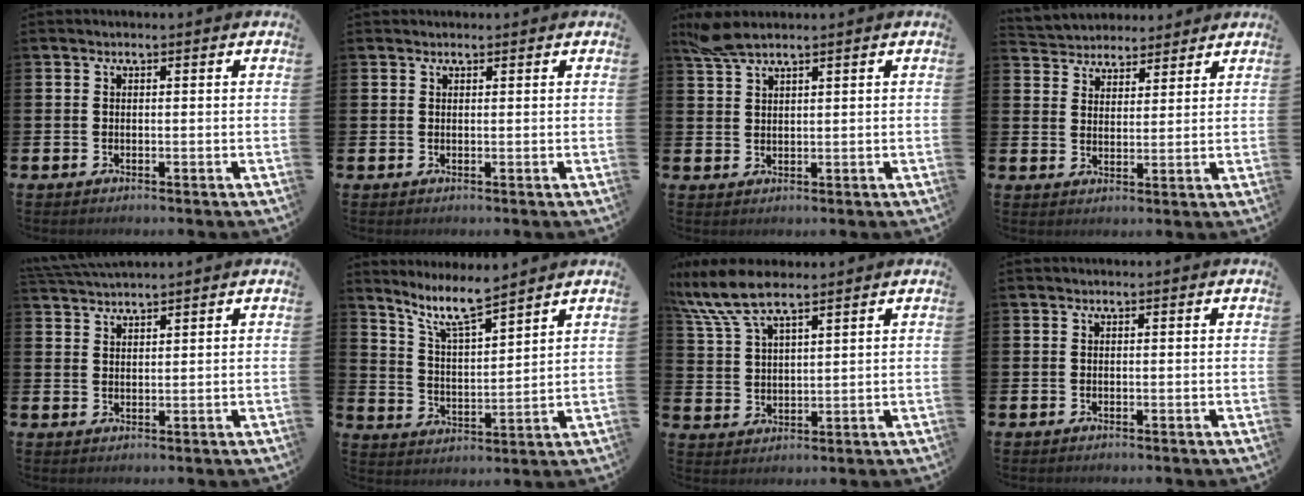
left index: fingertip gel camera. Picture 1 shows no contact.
{"total": 0.8, "force": [0.8, 0.2, 0.0], "torque": [0.012, -0.003, 0.012]}
{"total": 3.5, "force": [2.9, 0.7, 1.7], "torque": [-0.035, -0.005, 0.053]}
{"total": 4.3, "force": [4.1, 1.3, -0.8], "torque": [-0.006, -0.021, 0.074]}
{"total": 2.7, "force": [2.7, 0.1, 0.1], "torque": [-0.015, -0.005, 0.054]}
{"total": 8.5, "force": [7.4, 1.2, 3.9], "torque": [-0.096, -0.033, 0.132]}
{"total": 8.5, "force": [7.1, 2.1, 4.2], "torque": [-0.110, -0.013, 0.131]}
{"total": 0.0}